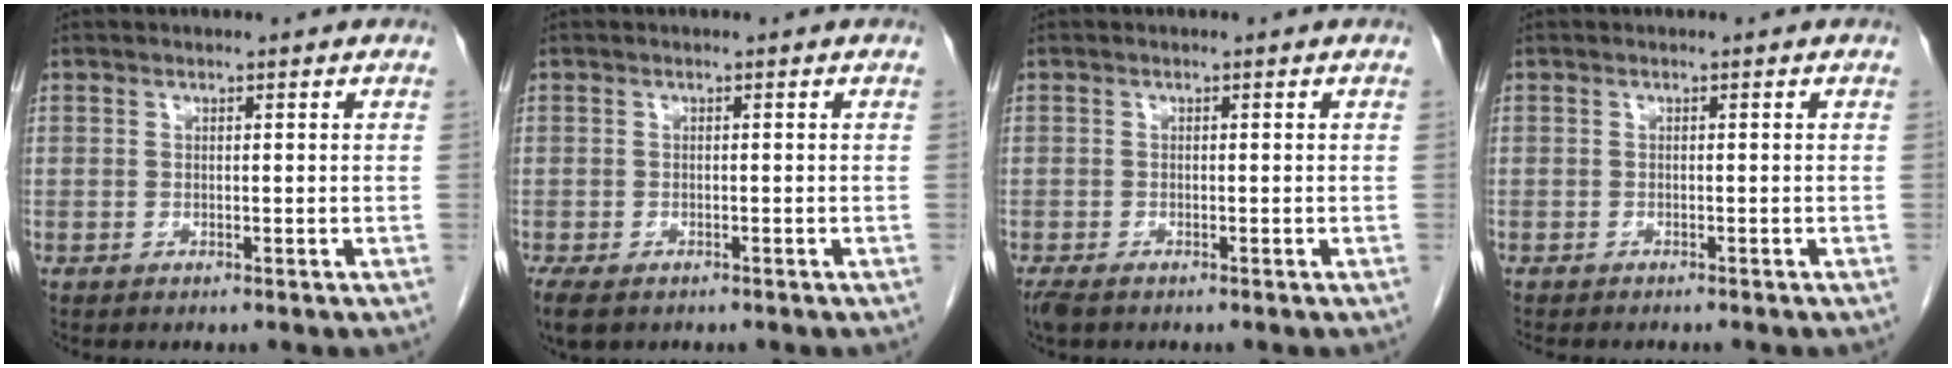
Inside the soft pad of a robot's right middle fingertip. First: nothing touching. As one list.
[{"total": 5.3, "force": [-3.5, 2.9, 2.8], "torque": [-0.058, -0.012, -0.053]}, {"total": 2.5, "force": [-1.9, 0.9, 1.4], "torque": [-0.032, -0.008, -0.030]}, {"total": 4.3, "force": [-3.7, 1.0, 1.9], "torque": [-0.020, -0.007, -0.046]}]